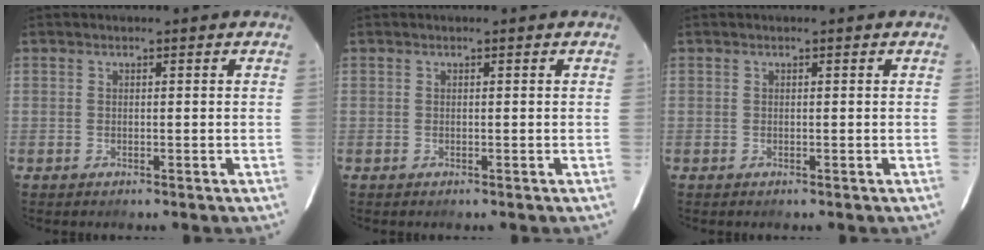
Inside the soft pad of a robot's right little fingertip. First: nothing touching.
{"total": 0.0}
{"total": 0.0}